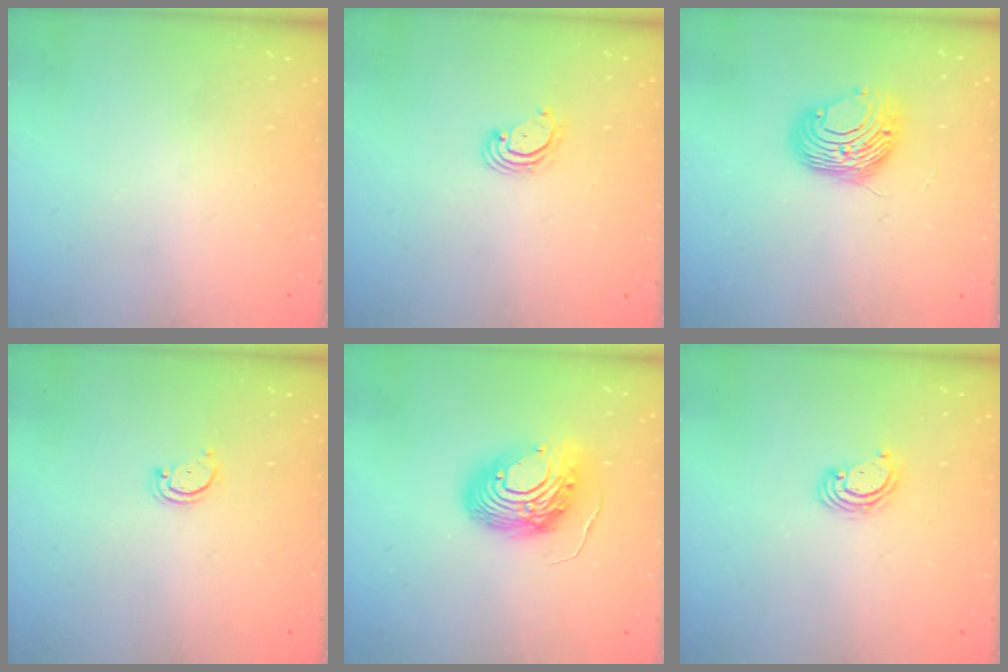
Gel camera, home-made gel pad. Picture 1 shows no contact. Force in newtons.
{"total": 3.0, "press": 3.0, "slide": 0.2}
{"total": 10.1, "press": 10.1, "slide": 0.7}
{"total": 2.2, "press": 2.2, "slide": 0.2}
{"total": 13.4, "press": 13.4, "slide": 1.3}
{"total": 3.8, "press": 3.8, "slide": 0.2}